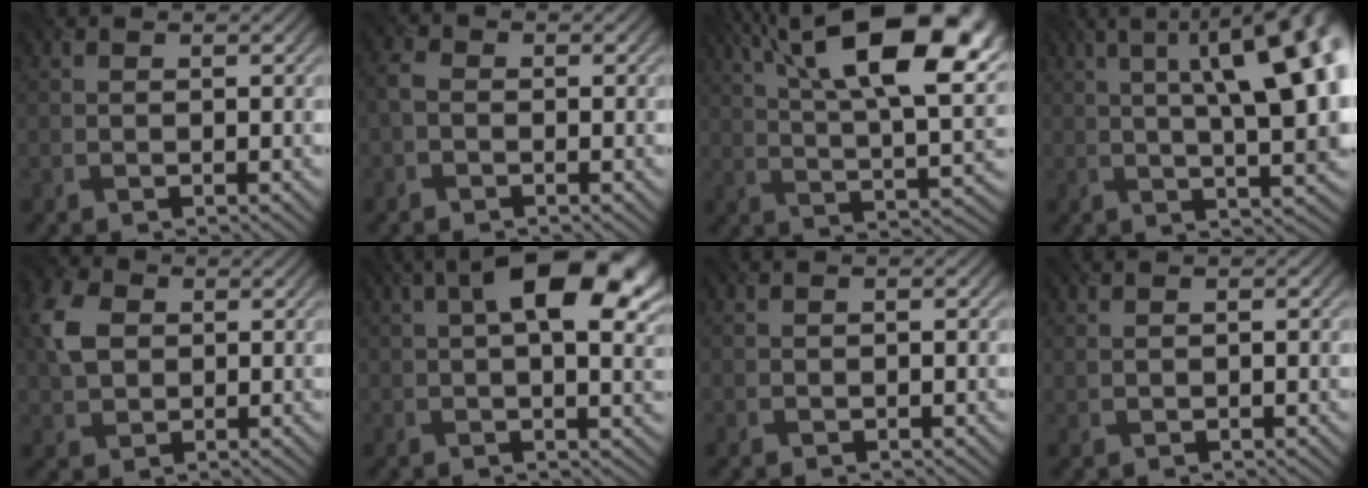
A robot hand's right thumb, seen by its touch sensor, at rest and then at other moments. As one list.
[{"total": 2.2, "force": [-0.8, 1.4, 1.5], "torque": [-0.042, 0.004, -0.027]}, {"total": 19.8, "force": [9.1, 7.4, 16.0], "torque": [-0.250, 0.045, 0.132]}, {"total": 16.7, "force": [3.7, 5.7, 15.2], "torque": [-0.187, 0.045, 0.046]}, {"total": 6.1, "force": [1.2, 4.6, 3.9], "torque": [-0.106, 0.011, 0.019]}, {"total": 14.2, "force": [4.6, 6.0, 12.0], "torque": [-0.168, 0.026, 0.052]}, {"total": 0.0}, {"total": 0.6, "force": [0.5, 0.2, 0.3], "torque": [-0.014, 0.002, 0.013]}]